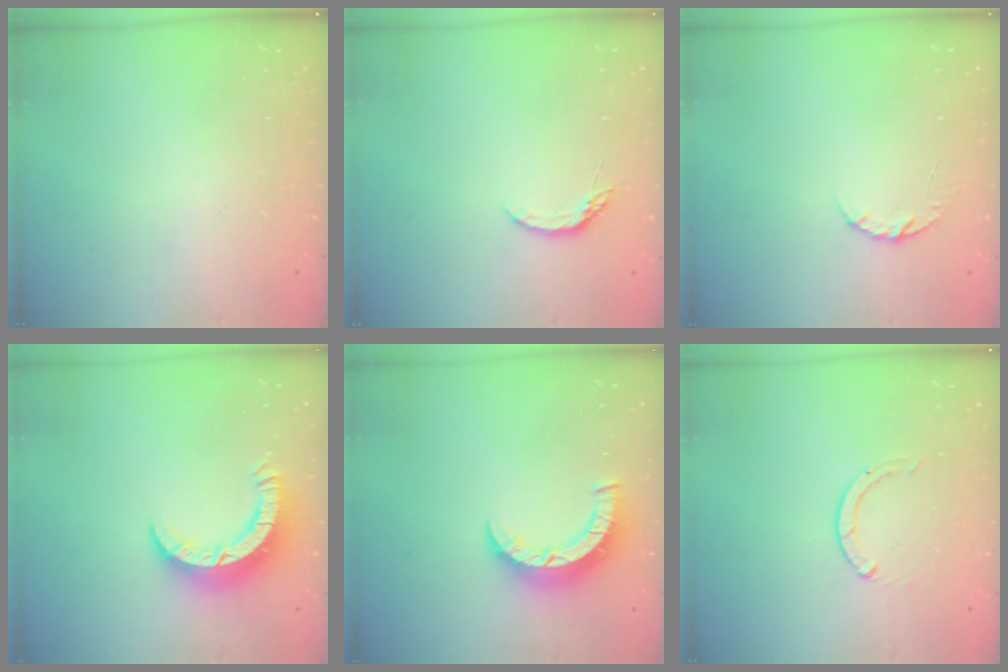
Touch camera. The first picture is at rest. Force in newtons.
{"total": 4.3, "press": 4.3, "slide": 0.5}
{"total": 4.4, "press": 4.4, "slide": 0.6}
{"total": 8.2, "press": 8.2, "slide": 0.9}
{"total": 6.8, "press": 6.8, "slide": 0.6}
{"total": 0.0}